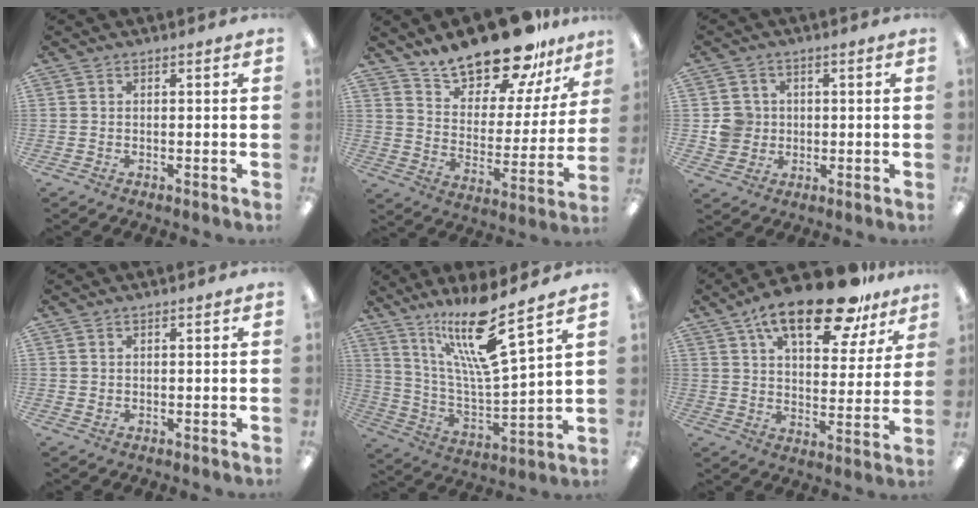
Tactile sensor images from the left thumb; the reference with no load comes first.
{"total": 18.9, "force": [16.5, 6.0, 7.2], "torque": [-0.128, -0.122, 0.287]}
{"total": 5.6, "force": [0.4, 5.5, 1.0], "torque": [-0.010, 0.005, 0.007]}
{"total": 0.7, "force": [0.5, 0.4, 0.2], "torque": [-0.005, 0.002, 0.009]}
{"total": 18.2, "force": [13.4, 2.5, 12.1], "torque": [-0.226, -0.076, 0.217]}
{"total": 20.3, "force": [13.3, 8.0, 13.1], "torque": [-0.203, -0.067, 0.219]}